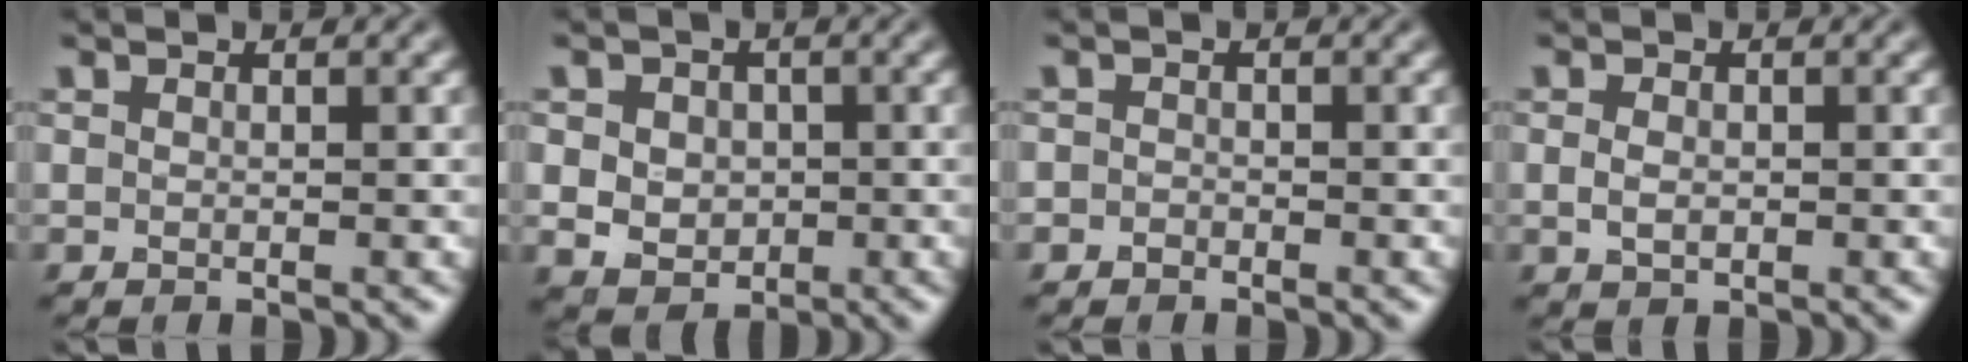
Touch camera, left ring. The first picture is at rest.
{"total": 4.5, "force": [0.2, 3.9, 2.4], "torque": [-0.042, 0.009, -0.006]}
{"total": 0.7, "force": [-0.5, 0.5, 0.1], "torque": [-0.001, -0.002, -0.008]}
{"total": 1.6, "force": [-0.1, 1.1, 1.1], "torque": [-0.025, -0.002, -0.001]}